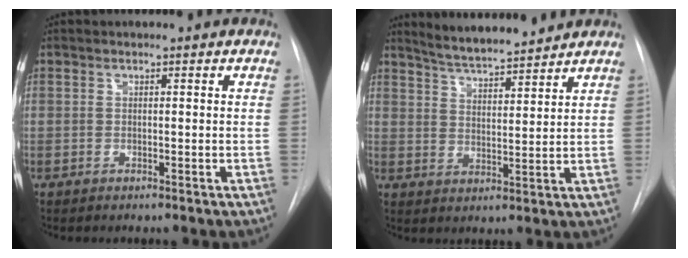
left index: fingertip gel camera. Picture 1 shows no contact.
{"total": 9.1, "force": [8.6, 0.5, 2.8], "torque": [-0.053, 0.007, 0.144]}